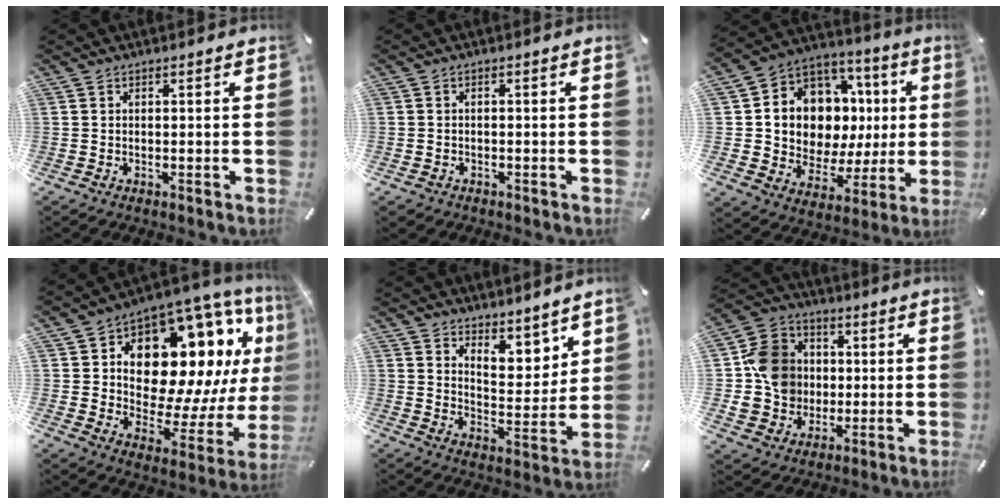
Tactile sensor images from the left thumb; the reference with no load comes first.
{"total": 1.3, "force": [-0.7, 1.0, 0.4], "torque": [-0.008, 0.004, -0.017]}
{"total": 11.7, "force": [2.8, 10.4, 4.7], "torque": [-0.082, -0.047, 0.066]}
{"total": 18.7, "force": [7.9, 11.4, 12.5], "torque": [-0.200, -0.076, 0.129]}
{"total": 7.4, "force": [6.5, 3.6, 0.2], "torque": [0.007, -0.071, 0.117]}
{"total": 13.4, "force": [-0.2, 12.5, 4.8], "torque": [-0.085, 0.017, 0.004]}